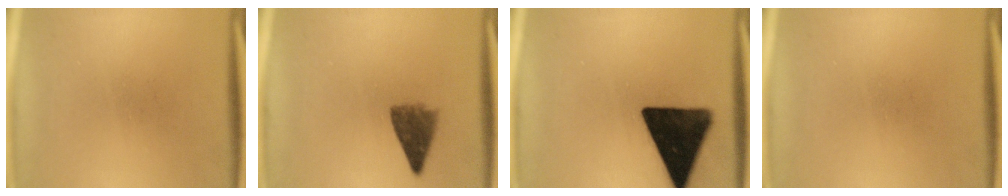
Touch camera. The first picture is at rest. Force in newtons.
{"total": 4.6}
{"total": 16.8}
{"total": 0.0}